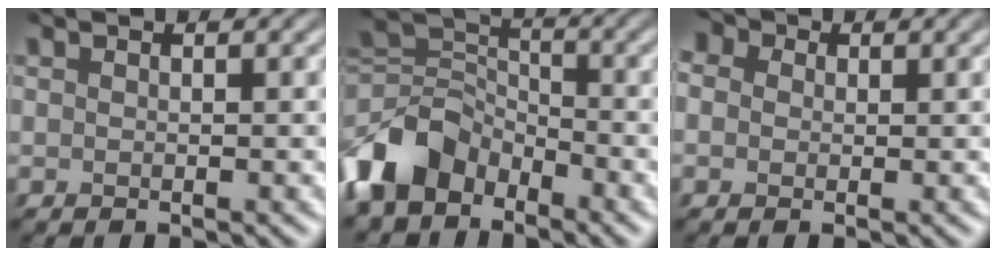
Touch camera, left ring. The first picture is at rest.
{"total": 7.0, "force": [-5.4, 3.9, 2.1], "torque": [-0.055, 0.000, -0.111]}
{"total": 5.3, "force": [2.3, 4.2, 2.4], "torque": [-0.076, 0.019, 0.028]}